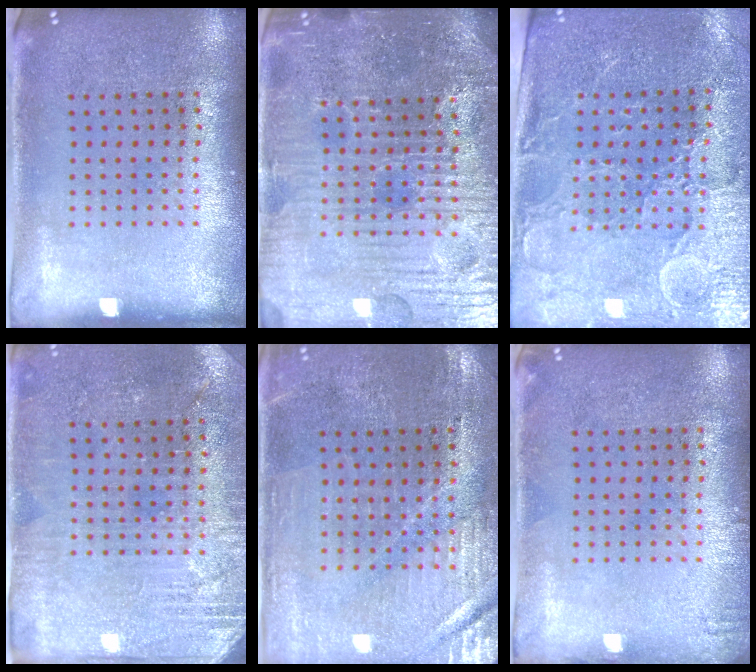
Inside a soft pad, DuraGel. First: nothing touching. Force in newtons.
{"total": 5.6, "press": 5.3, "slide": 1.8}
{"total": 3.3, "press": 3.1, "slide": 1.1}
{"total": 2.8, "press": 2.7, "slide": 0.7}
{"total": 0.9, "press": 0.8, "slide": 0.3}
{"total": 0.8, "press": 0.8, "slide": 0.1}